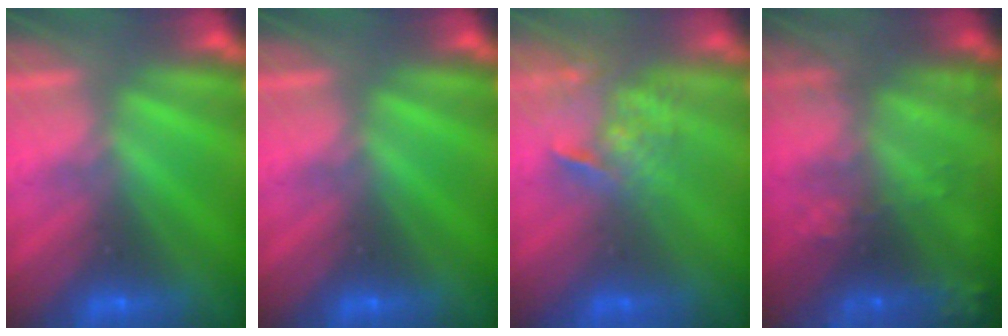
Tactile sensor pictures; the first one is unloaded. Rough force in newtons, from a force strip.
{"total": 0.0}
{"total": 3.8}
{"total": 6.5}